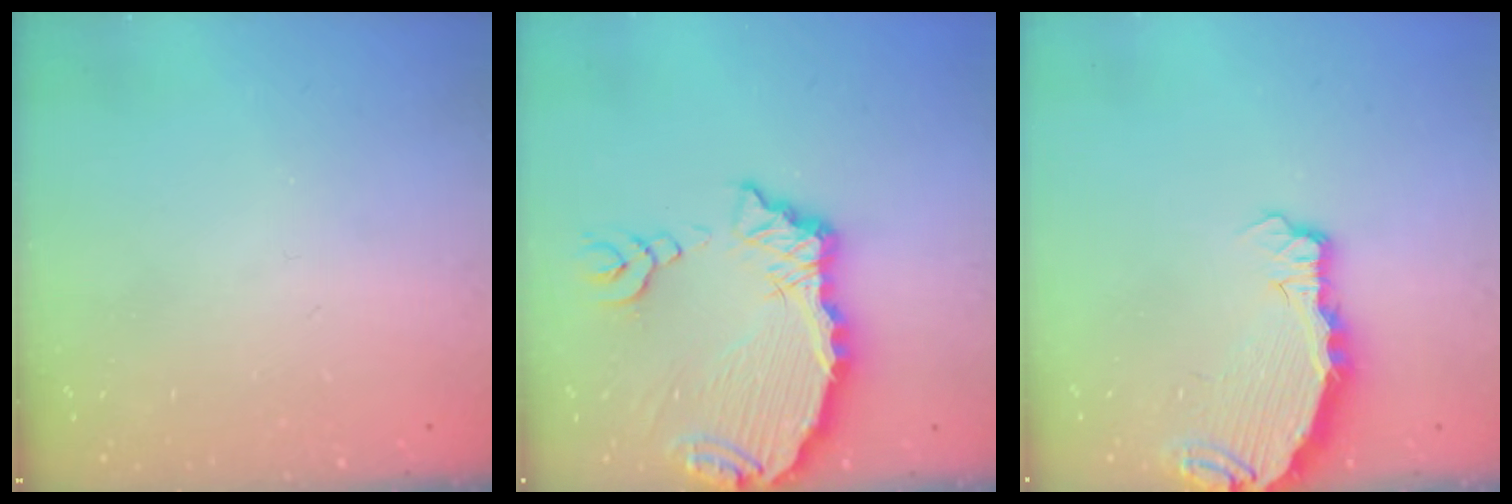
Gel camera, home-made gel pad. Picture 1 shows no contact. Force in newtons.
{"total": 12.4, "press": 12.3, "slide": 1.5}
{"total": 3.8, "press": 3.8, "slide": 0.4}